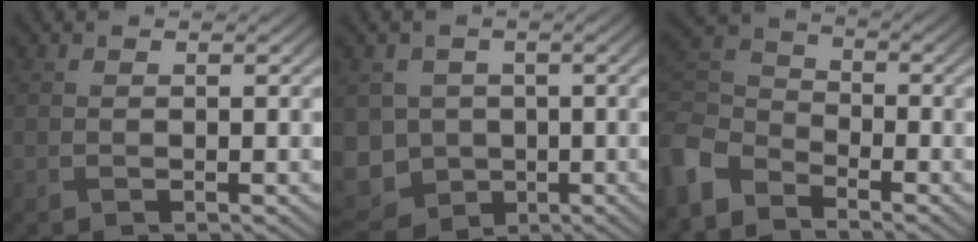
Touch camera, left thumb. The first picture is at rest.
{"total": 9.5, "force": [-2.1, 8.2, 4.1], "torque": [-0.119, -0.022, -0.052]}
{"total": 5.7, "force": [-4.3, 3.0, 2.2], "torque": [-0.060, -0.004, -0.107]}